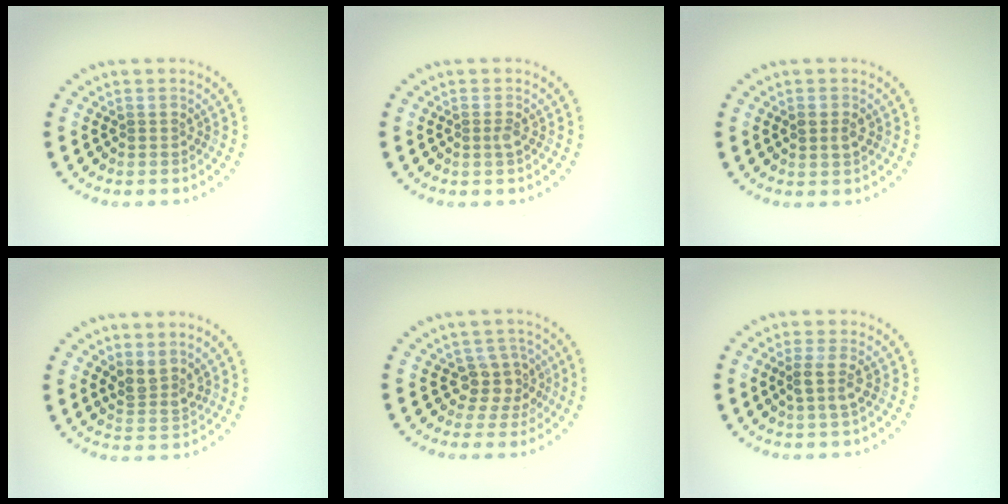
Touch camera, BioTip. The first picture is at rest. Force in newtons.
{"total": 0.8, "press": 0.5, "slide": 0.6}
{"total": 1.4, "press": 1.4, "slide": 0.1}
{"total": 2.4, "press": 1.9, "slide": 1.5}
{"total": 2.9, "press": 2.3, "slide": 1.8}
{"total": 2.0, "press": 1.5, "slide": 1.3}